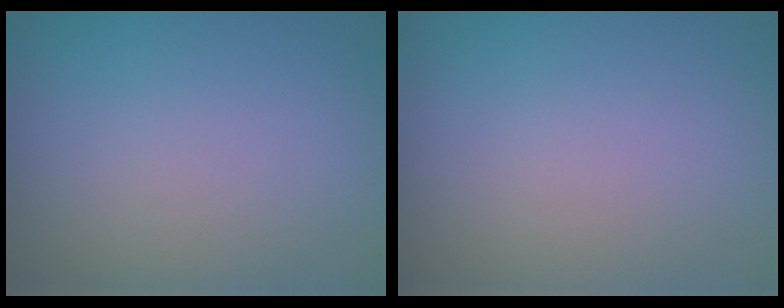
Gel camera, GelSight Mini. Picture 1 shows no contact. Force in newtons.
{"total": 0.0}